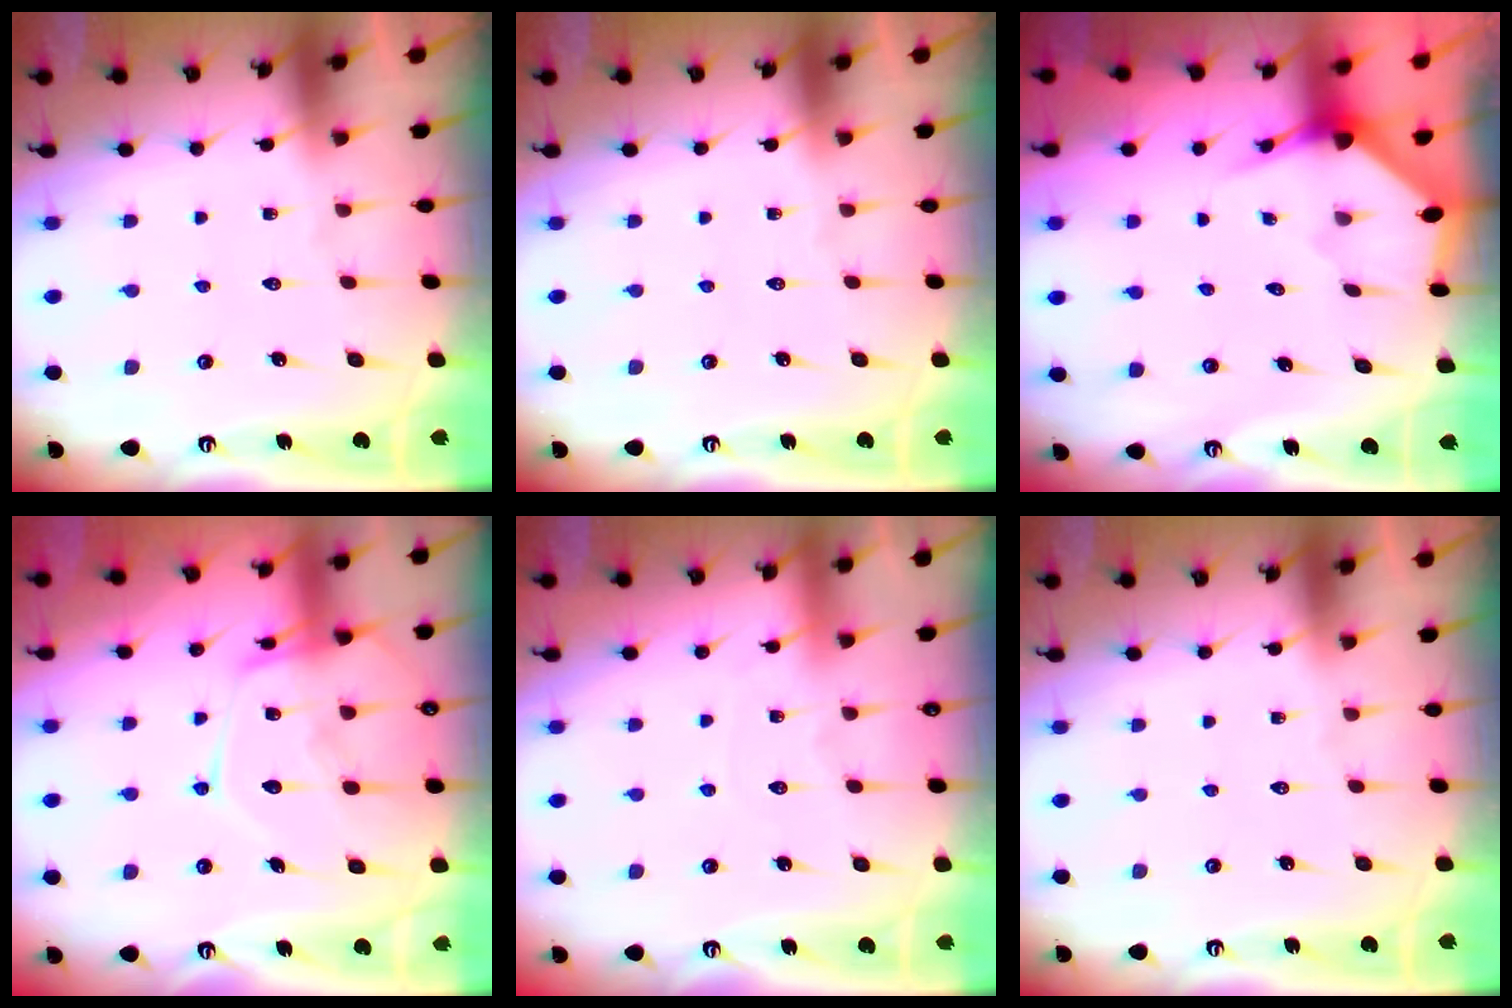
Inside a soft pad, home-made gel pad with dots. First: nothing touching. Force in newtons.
{"total": 0.0}
{"total": 2.8, "press": 2.8, "slide": 0.3}
{"total": 17.3, "press": 17.3, "slide": 1.6}
{"total": 2.7, "press": 2.7, "slide": 0.1}
{"total": 0.0}